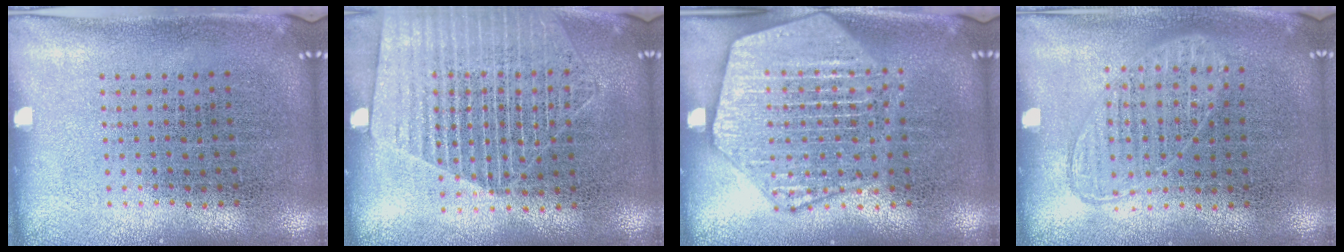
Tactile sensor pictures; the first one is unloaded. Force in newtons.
{"total": 1.7, "press": 1.6, "slide": 0.7}
{"total": 3.5, "press": 3.5, "slide": 0.4}
{"total": 0.9, "press": 0.9, "slide": 0.3}